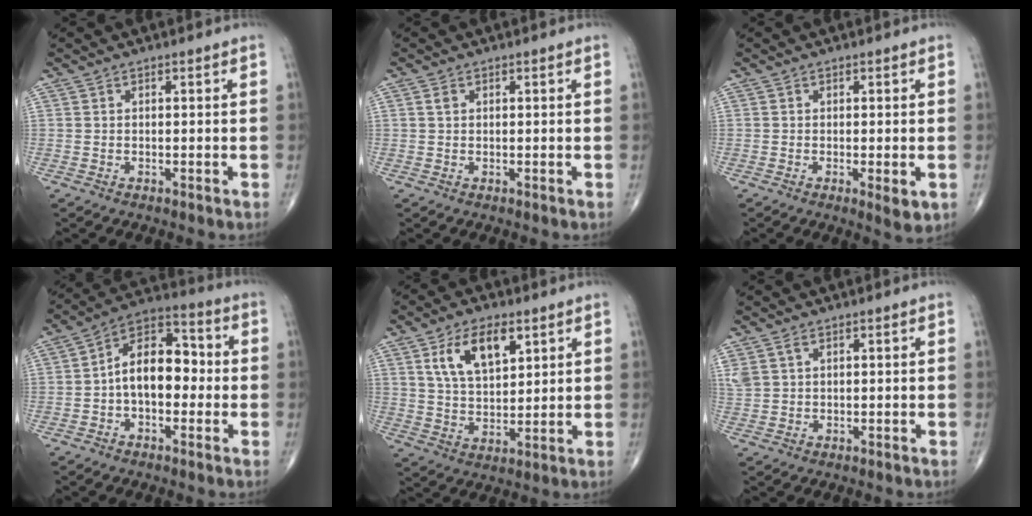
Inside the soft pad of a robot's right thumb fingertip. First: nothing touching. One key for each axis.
{"total": 1.0, "fx": 0.3, "fy": 0.8, "fz": 0.6, "tx": -0.009, "ty": 0.002, "tz": 0.006}
{"total": 3.2, "fx": -0.8, "fy": 0.9, "fz": 2.9, "tx": -0.047, "ty": -0.010, "tz": -0.011}
{"total": 12.0, "fx": -0.9, "fy": 7.4, "fz": 9.4, "tx": -0.130, "ty": 0.041, "tz": -0.028}
{"total": 10.9, "fx": 5.0, "fy": 5.6, "fz": 7.9, "tx": -0.125, "ty": -0.019, "tz": 0.098}
{"total": 3.0, "fx": 1.6, "fy": 1.8, "fz": 1.8, "tx": -0.054, "ty": 0.010, "tz": 0.043}